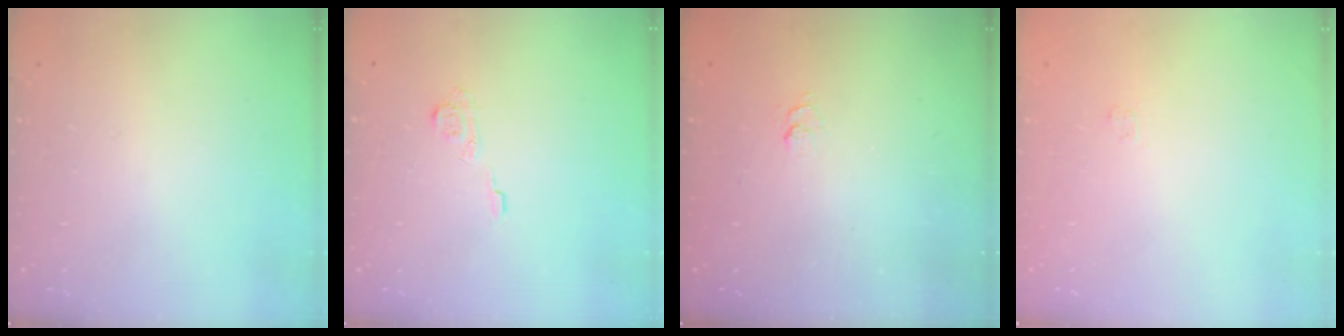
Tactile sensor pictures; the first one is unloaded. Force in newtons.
{"total": 6.2, "press": 6.2, "slide": 0.5}
{"total": 2.7, "press": 2.2, "slide": 1.5}
{"total": 1.7, "press": 1.2, "slide": 1.1}